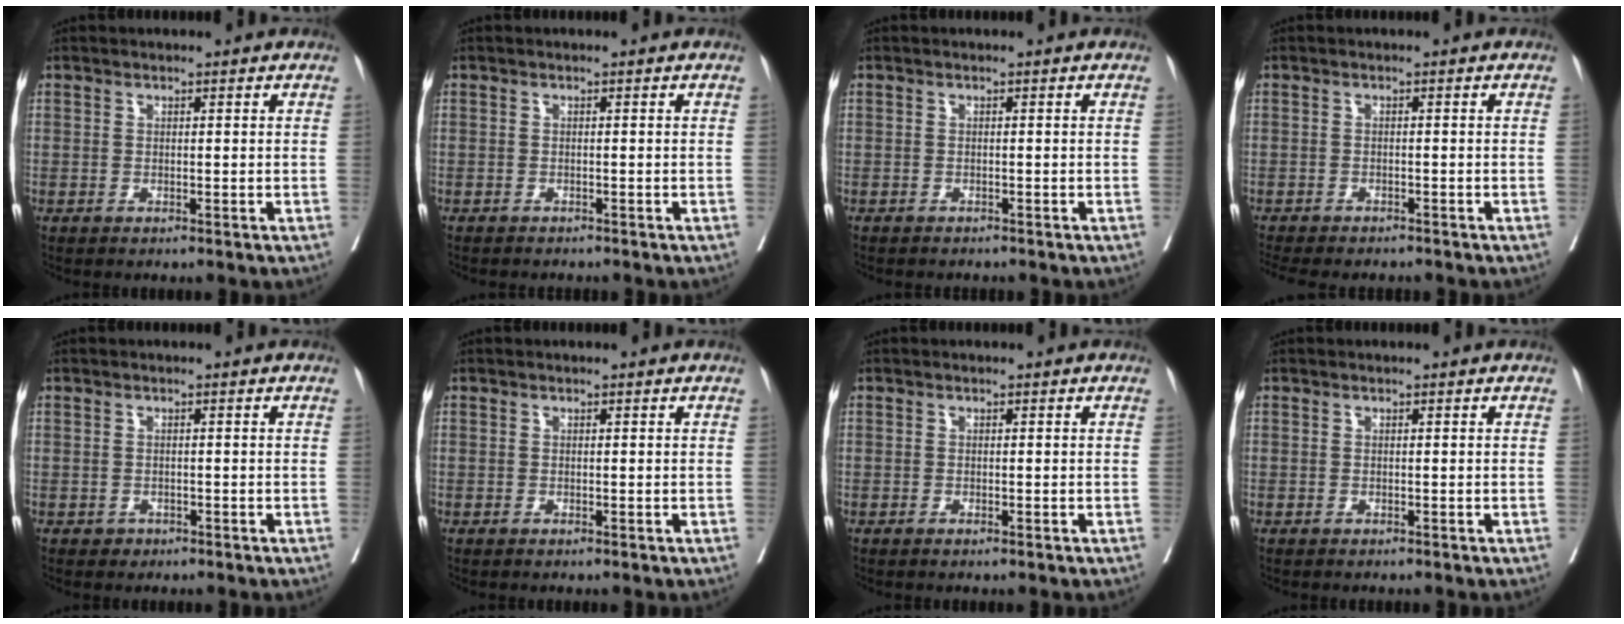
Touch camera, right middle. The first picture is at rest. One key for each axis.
{"total": 3.0, "fx": -2.7, "fy": 0.8, "fz": 1.0, "tx": -0.014, "ty": -0.004, "tz": -0.031}
{"total": 2.7, "fx": -2.4, "fy": 0.8, "fz": 0.9, "tx": -0.012, "ty": -0.004, "tz": -0.028}
{"total": 10.5, "fx": -9.2, "fy": 2.9, "fz": 4.2, "tx": -0.072, "ty": -0.011, "tz": -0.122}
{"total": 1.0, "fx": -0.5, "fy": 0.8, "fz": 0.1, "tx": -0.001, "ty": 0.003, "tz": -0.006}
{"total": 0.0}
{"total": 0.6, "fx": -0.4, "fy": 0.1, "fz": 0.5, "tx": -0.009, "ty": -0.001, "tz": -0.003}
{"total": 0.6, "fx": -0.6, "fy": 0.2, "fz": 0.2, "tx": -0.004, "ty": -0.001, "tz": -0.011}